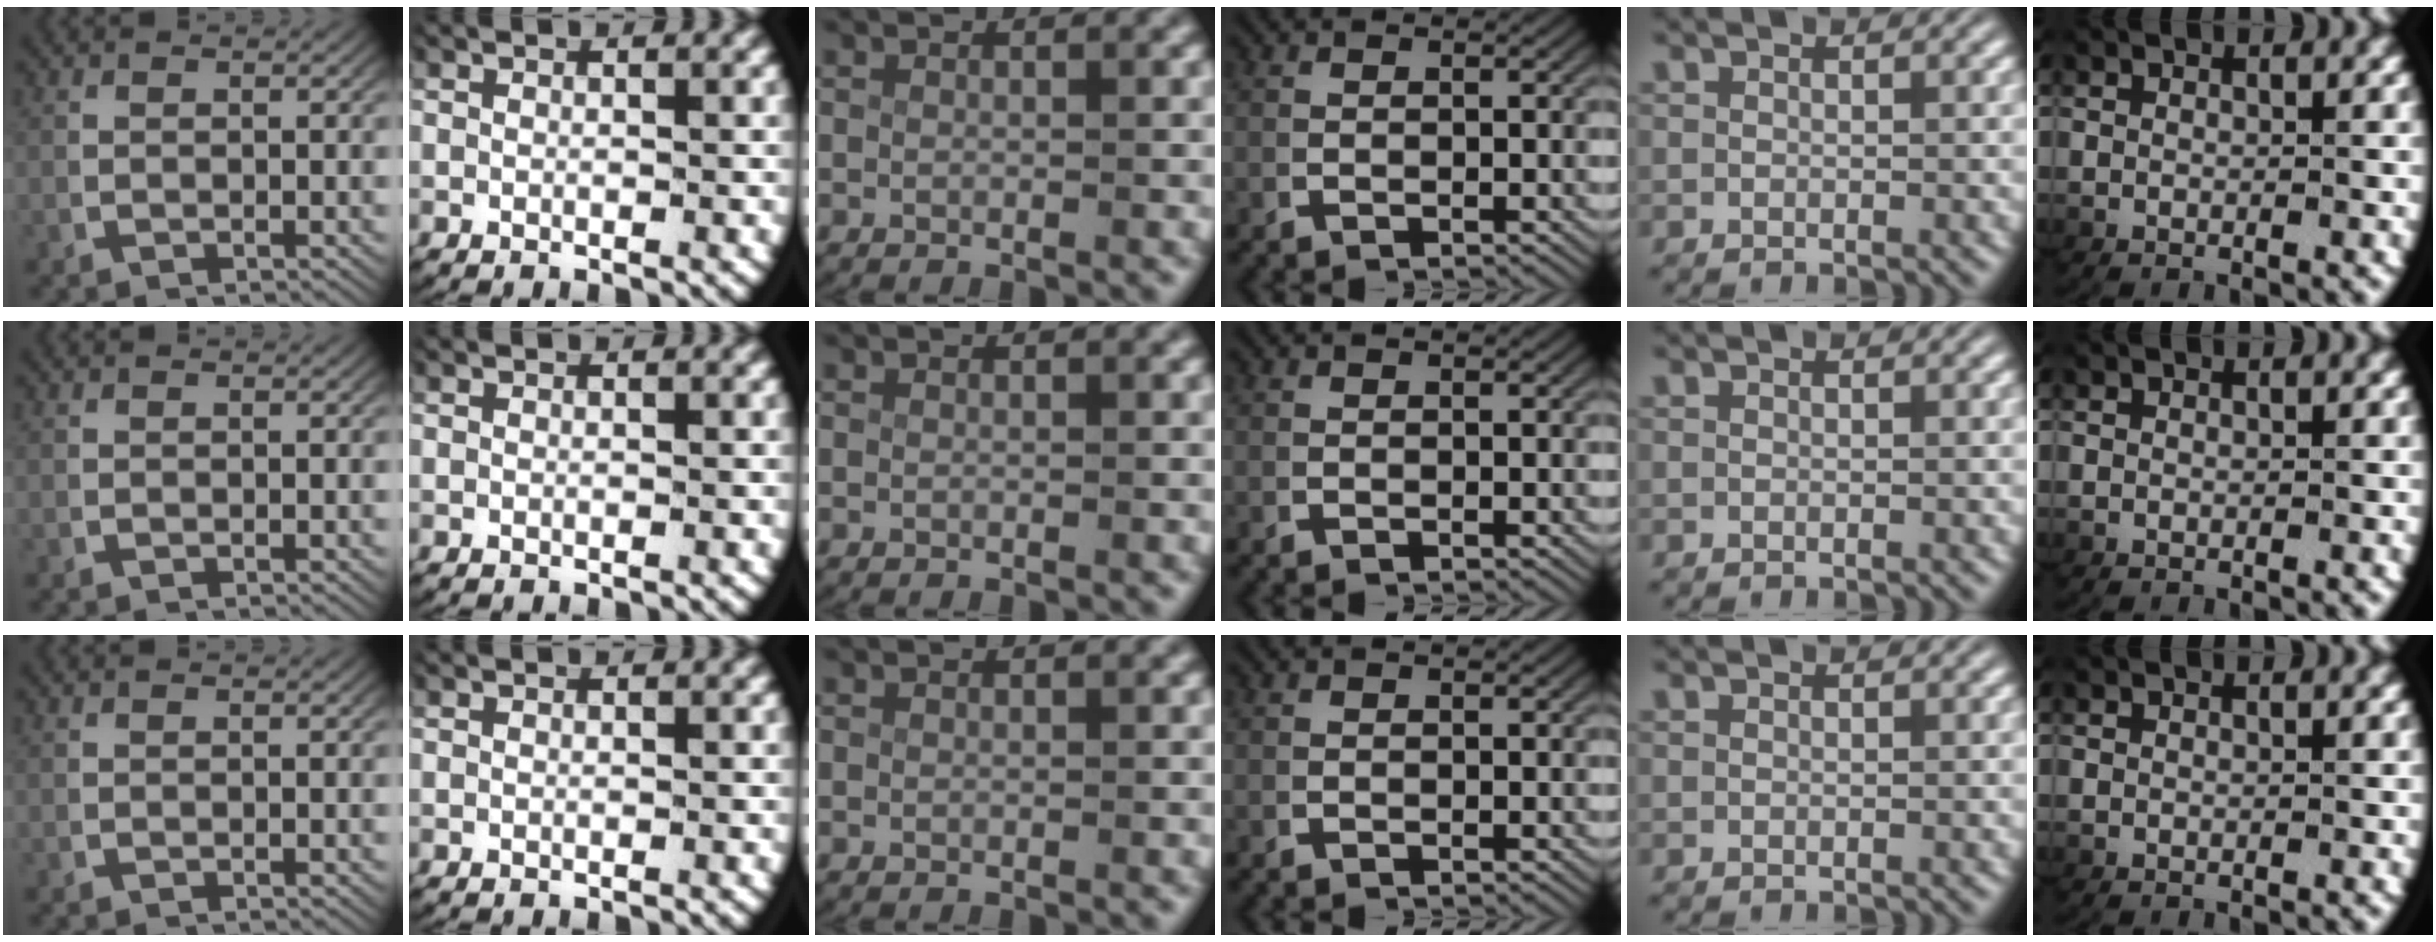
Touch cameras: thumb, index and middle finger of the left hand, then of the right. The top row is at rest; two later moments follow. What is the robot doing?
{"motion": "lift_and_place", "object": "paper"}